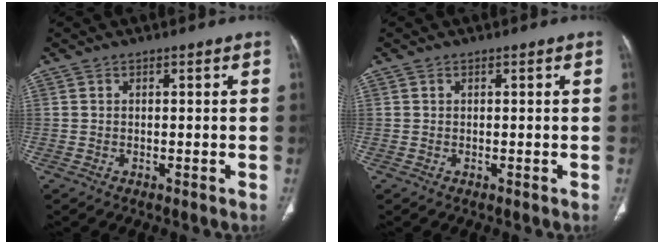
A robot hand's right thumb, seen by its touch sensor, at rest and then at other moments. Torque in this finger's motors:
{"motor_torque": [0.40, 0.16, -0.30, 0.18, -0.02]}